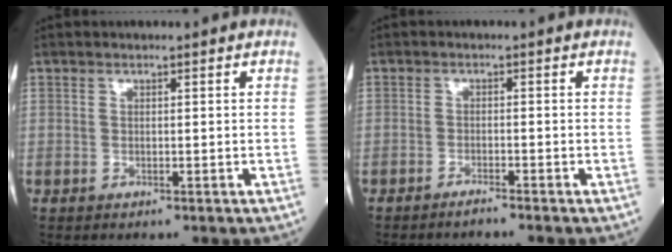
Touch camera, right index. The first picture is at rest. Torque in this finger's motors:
{"motor_torque": [-0.28, -0.15, -0.07, -0.02]}